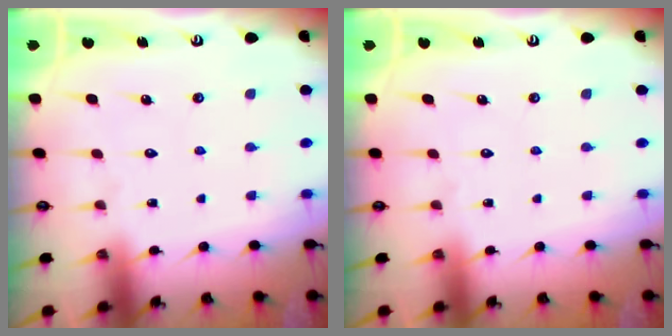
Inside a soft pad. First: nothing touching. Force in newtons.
{"total": 0.0}